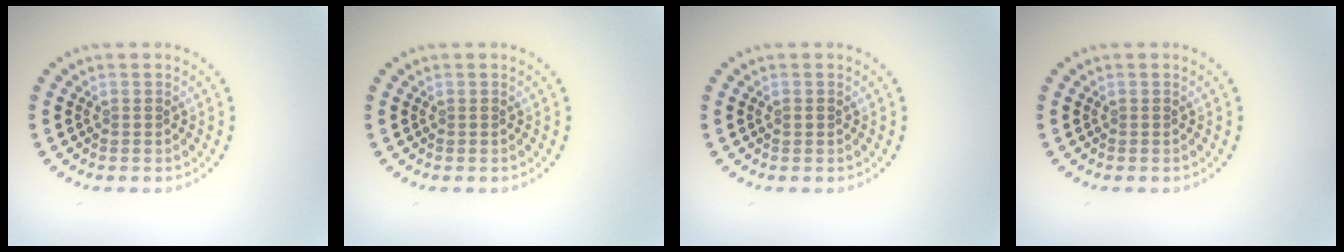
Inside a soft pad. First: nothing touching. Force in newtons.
{"total": 0.0}
{"total": 0.6, "press": 0.6, "slide": 0.1}
{"total": 0.0}